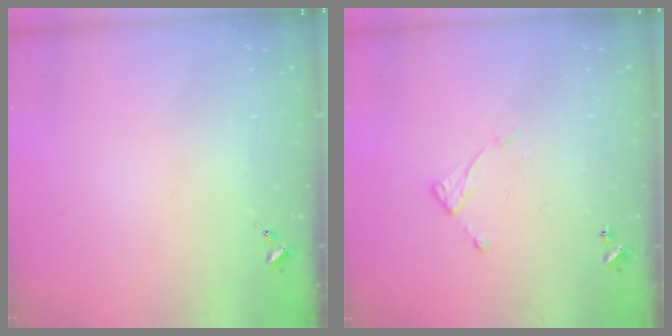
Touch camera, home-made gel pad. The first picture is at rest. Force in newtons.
{"total": 6.2, "press": 6.2, "slide": 0.4}